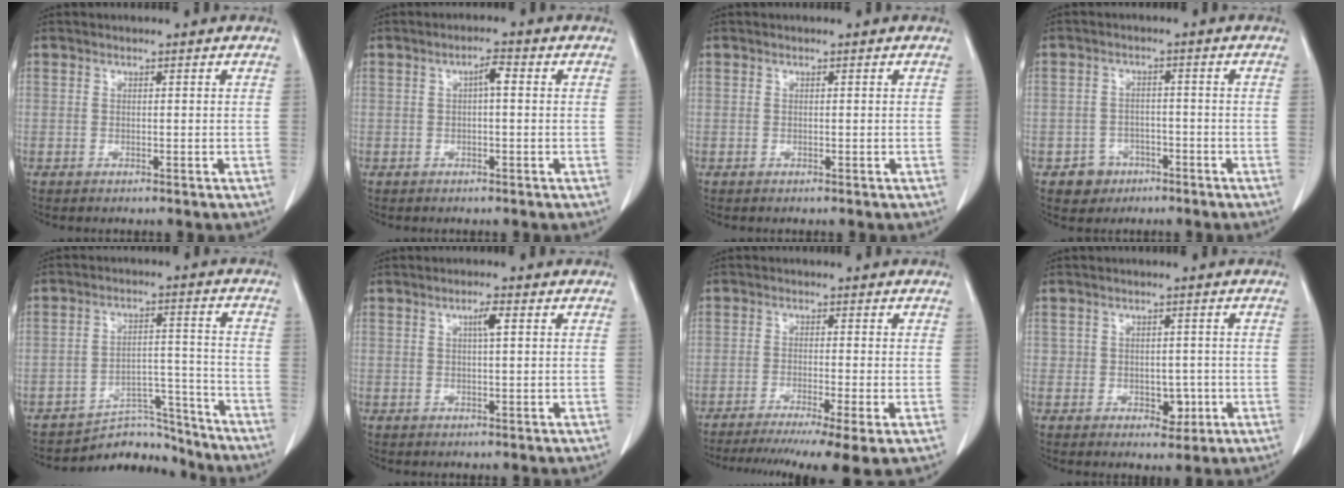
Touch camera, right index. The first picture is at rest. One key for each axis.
{"total": 2.4, "fx": 0.4, "fy": 0.5, "fz": 2.3, "tx": -0.037, "ty": 0.008, "tz": 0.006}
{"total": 0.0}
{"total": 4.1, "fx": -2.2, "fy": 3.4, "fz": 0.3, "tx": 0.004, "ty": 0.015, "tz": -0.031}
{"total": 9.2, "fx": -8.8, "fy": 2.7, "fz": -0.7, "tx": 0.027, "ty": 0.057, "tz": -0.135}
{"total": 2.3, "fx": 0.8, "fy": 0.2, "fz": 2.2, "tx": -0.036, "ty": 0.002, "tz": 0.012}
{"total": 11.8, "fx": -8.6, "fy": 0.0, "fz": 8.1, "tx": -0.108, "ty": -0.022, "tz": -0.135}
{"total": 3.5, "fx": -0.7, "fy": 2.7, "fz": 2.2, "tx": -0.020, "ty": 0.005, "tz": -0.002}